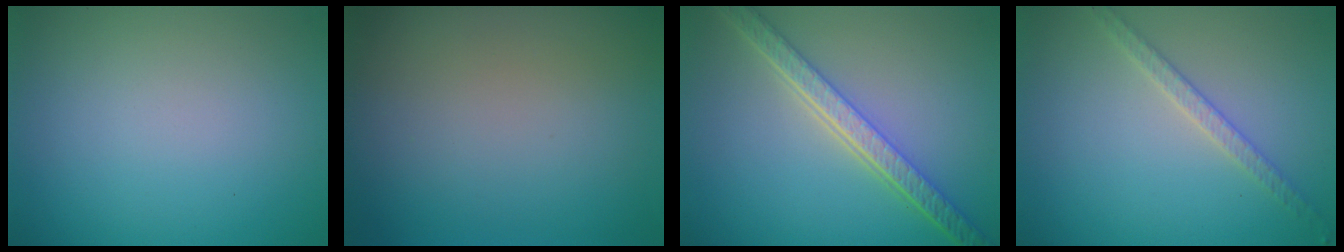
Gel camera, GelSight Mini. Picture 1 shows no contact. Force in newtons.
{"total": 0.0}
{"total": 5.7, "press": 4.3, "slide": 3.7}
{"total": 2.1, "press": 2.0, "slide": 0.6}